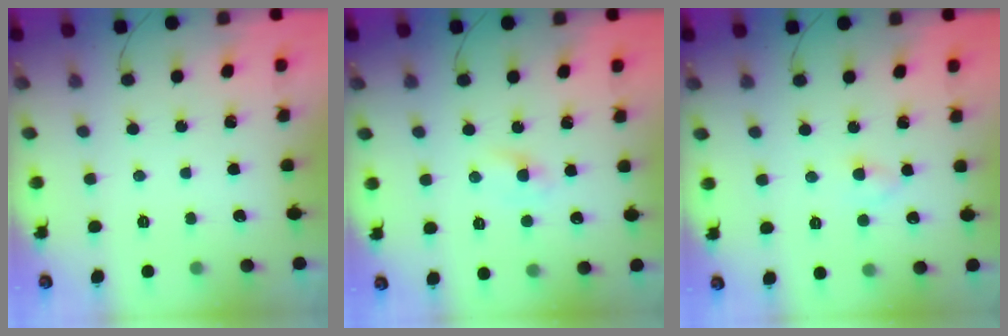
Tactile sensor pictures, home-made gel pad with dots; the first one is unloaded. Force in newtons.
{"total": 1.9, "press": 1.8, "slide": 0.8}
{"total": 2.8, "press": 2.6, "slide": 1.1}